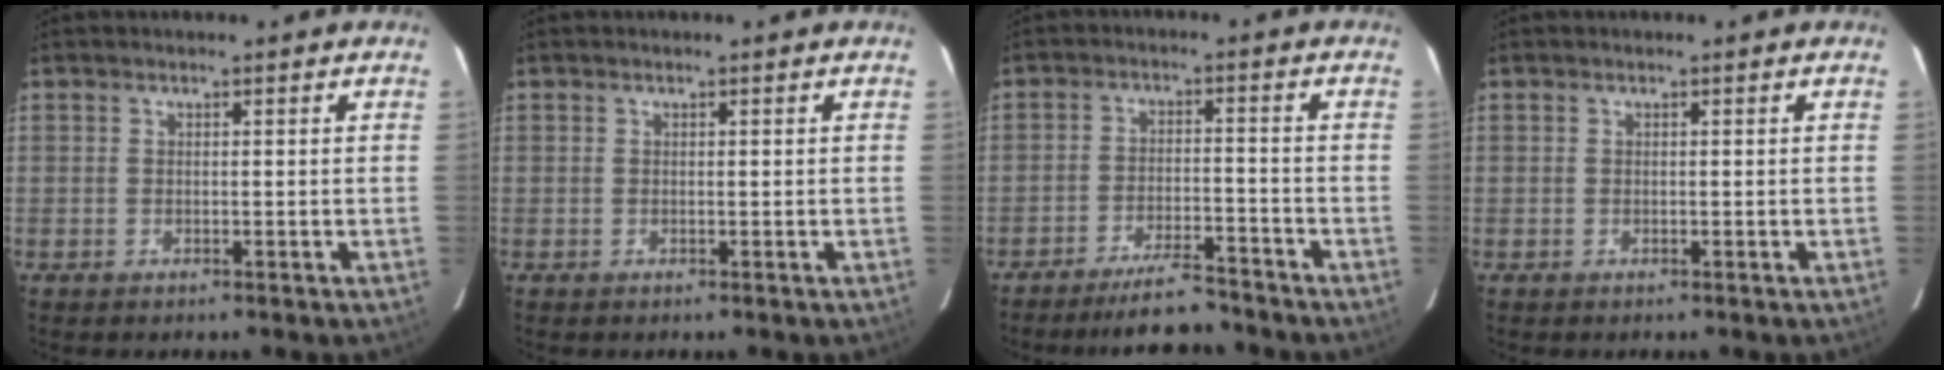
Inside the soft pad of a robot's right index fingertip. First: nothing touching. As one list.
[{"total": 0.0}, {"total": 7.7, "force": [-7.1, 0.7, 2.7], "torque": [-0.042, -0.009, -0.120]}, {"total": 0.0}]